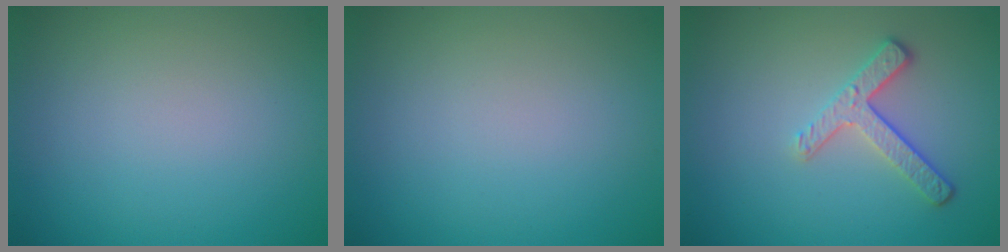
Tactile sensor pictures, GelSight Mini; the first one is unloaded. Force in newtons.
{"total": 0.0}
{"total": 2.7, "press": 2.3, "slide": 1.5}